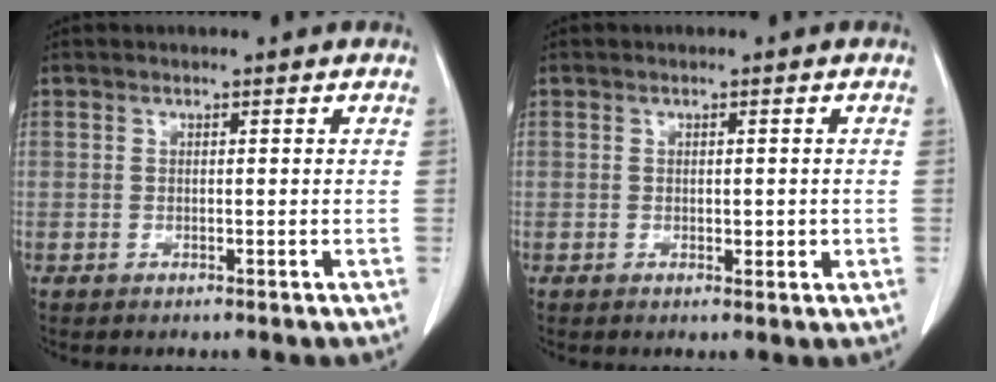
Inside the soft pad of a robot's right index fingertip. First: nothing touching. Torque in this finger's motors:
{"motor_torque": [0.02, 0.08, 0.04, 0.03]}